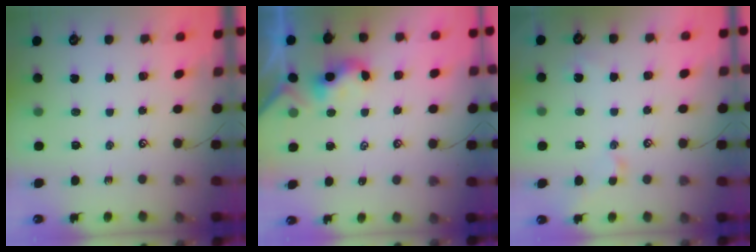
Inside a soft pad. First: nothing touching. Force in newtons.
{"total": 2.0, "press": 2.0, "slide": 0.2}
{"total": 2.3, "press": 2.2, "slide": 0.6}